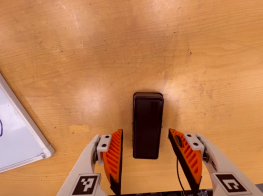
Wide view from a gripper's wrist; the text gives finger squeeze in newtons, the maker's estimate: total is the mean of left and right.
{"total": 0.0}